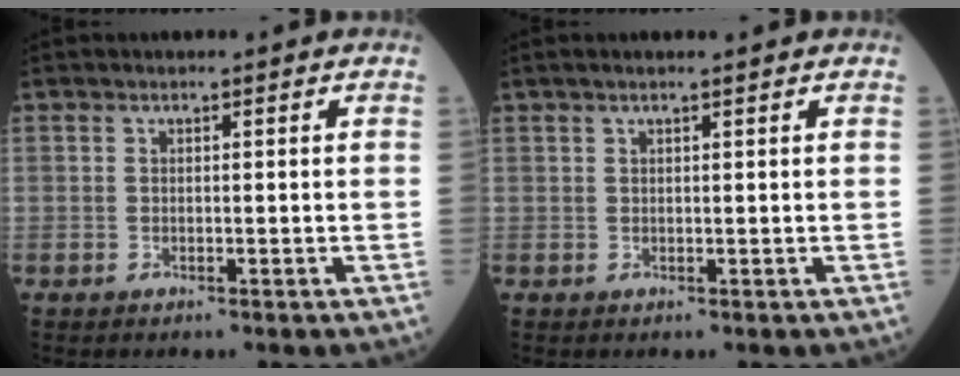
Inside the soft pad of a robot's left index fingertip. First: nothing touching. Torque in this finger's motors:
{"motor_torque": [0.83, -1.31, 0.01, 0.02]}